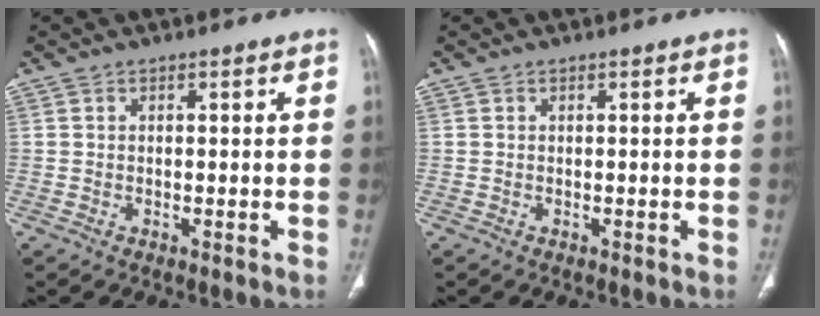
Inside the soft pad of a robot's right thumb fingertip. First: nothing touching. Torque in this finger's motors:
{"motor_torque": [0.07, 0.07, -0.02, -0.02, 0.02]}